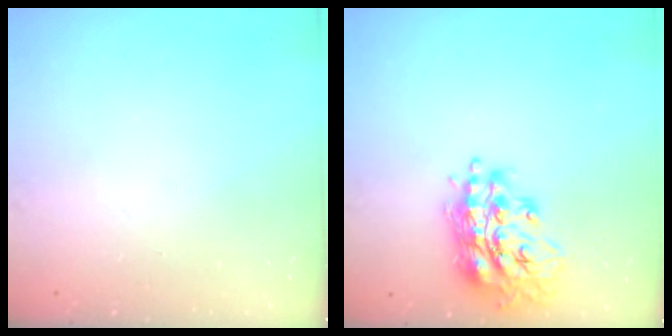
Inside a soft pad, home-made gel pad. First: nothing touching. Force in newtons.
{"total": 17.1, "press": 17.0, "slide": 1.4}